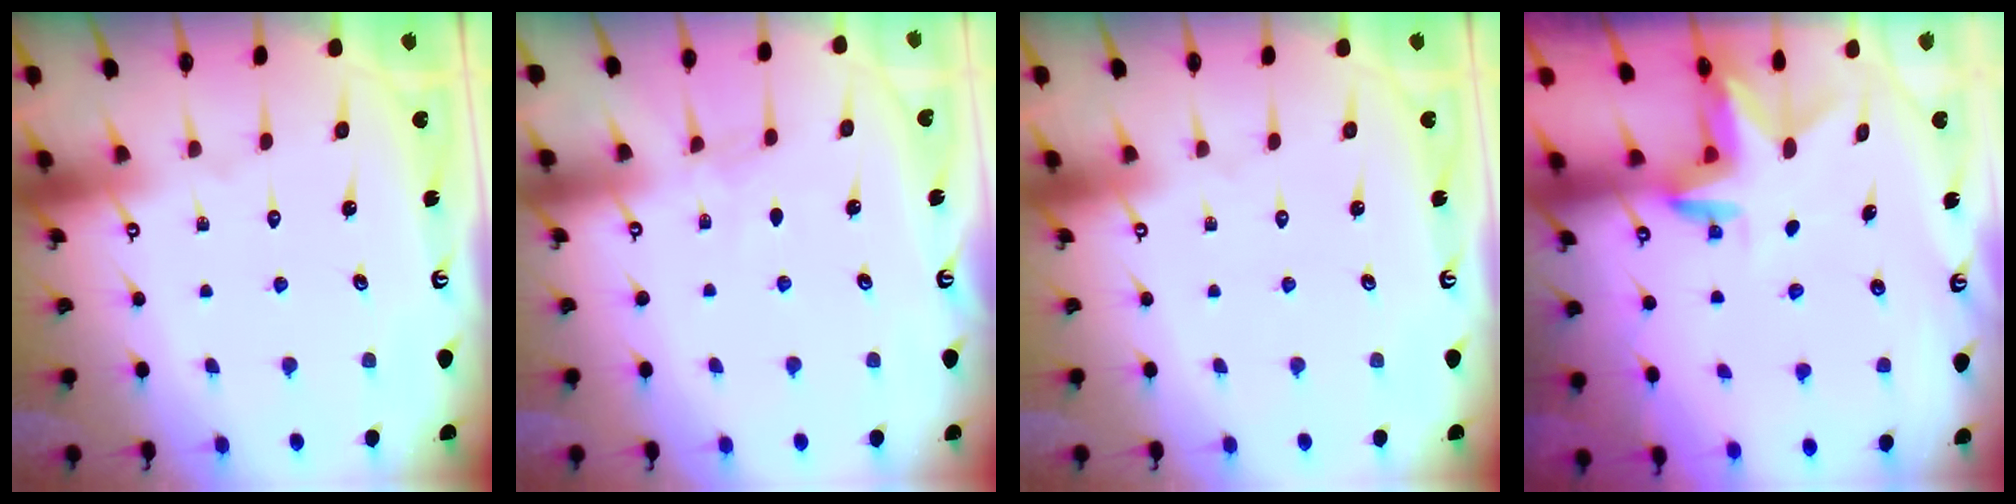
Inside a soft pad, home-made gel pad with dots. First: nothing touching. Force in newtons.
{"total": 4.0, "press": 4.0, "slide": 0.5}
{"total": 0.0}
{"total": 3.0, "press": 3.0, "slide": 0.2}